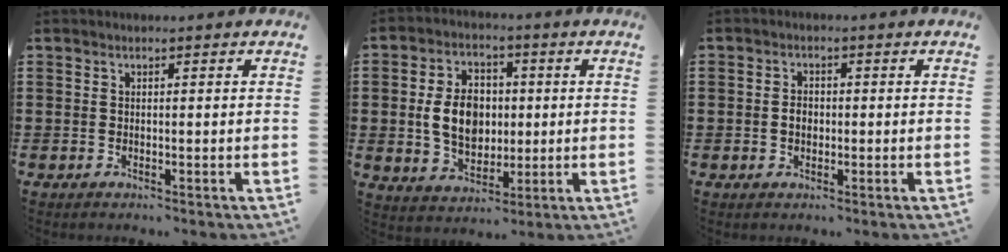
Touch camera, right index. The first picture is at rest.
{"total": 8.4, "force": [0.3, 6.2, 5.6], "torque": [-0.130, 0.010, -0.001]}
{"total": 2.0, "force": [-0.3, 1.5, 1.3], "torque": [-0.028, 0.006, -0.007]}